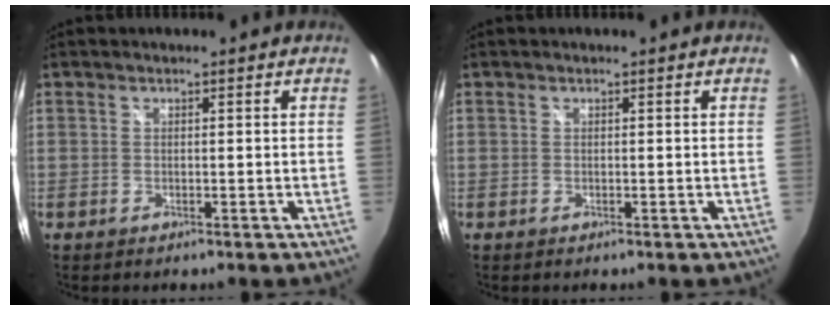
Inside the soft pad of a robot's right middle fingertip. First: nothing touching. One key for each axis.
{"total": 0.0}